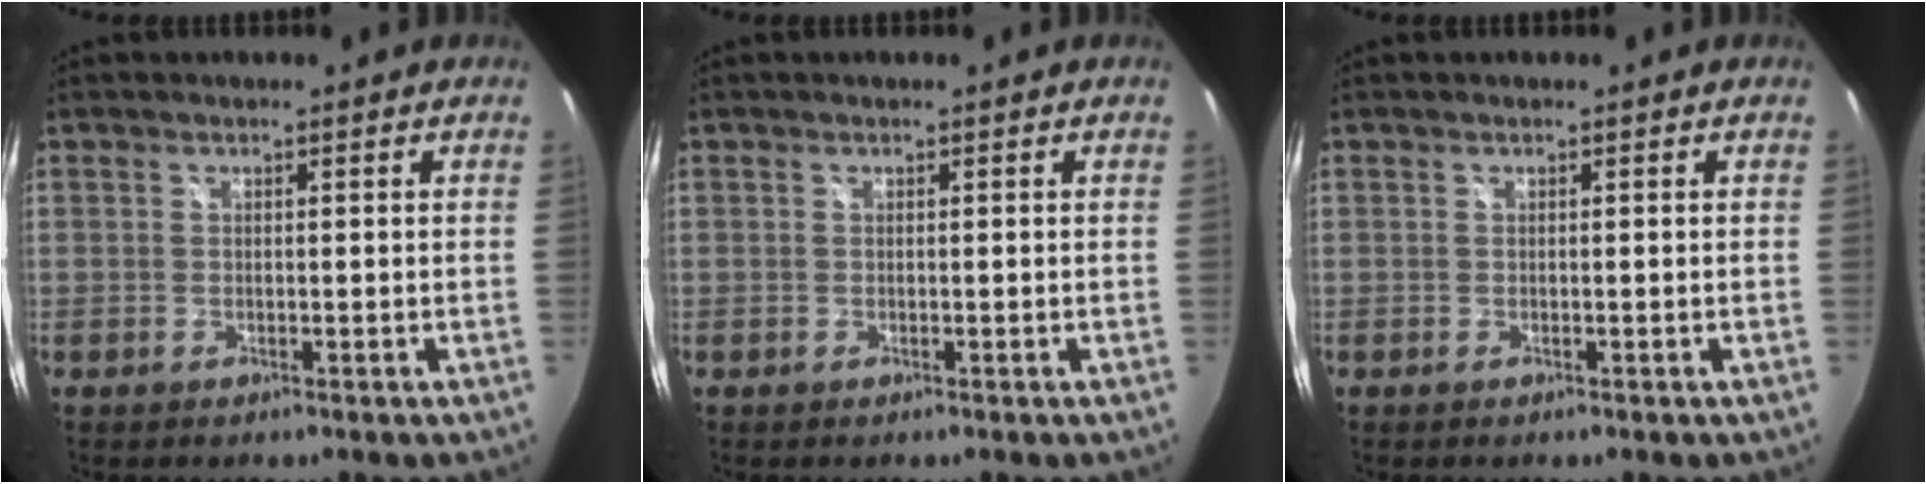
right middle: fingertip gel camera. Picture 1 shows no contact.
{"total": 0.0}
{"total": 0.0}